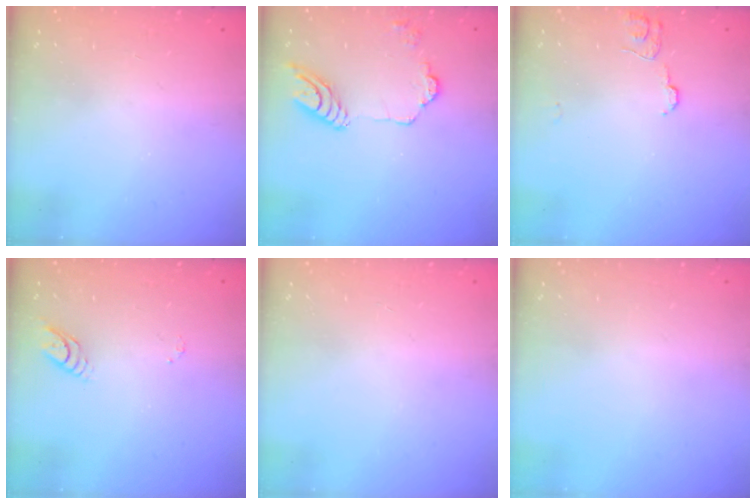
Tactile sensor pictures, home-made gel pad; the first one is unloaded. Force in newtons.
{"total": 12.7, "press": 12.6, "slide": 1.0}
{"total": 6.8, "press": 6.8, "slide": 0.5}
{"total": 3.9, "press": 3.8, "slide": 0.2}
{"total": 0.0}
{"total": 0.0}